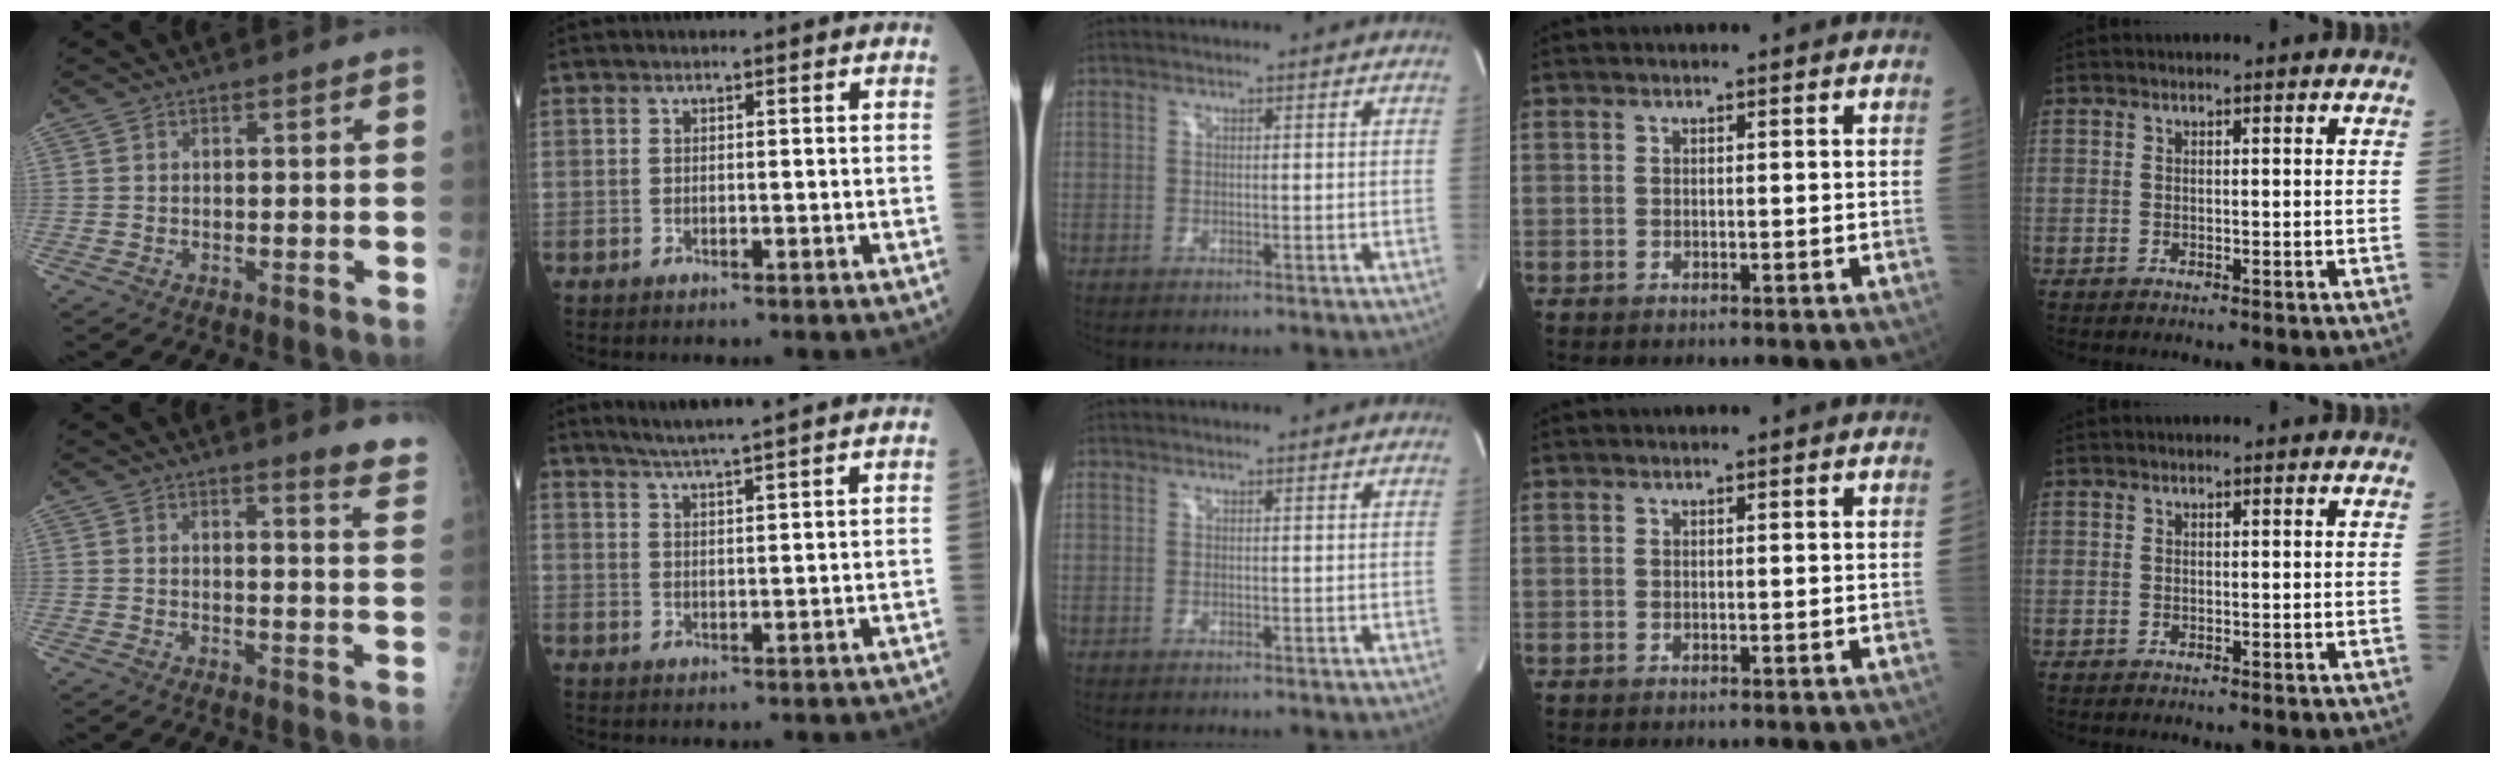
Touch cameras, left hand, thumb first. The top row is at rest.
{"thumb": {"total": 6.3, "force": [5.5, 0.4, 3.0], "torque": [-0.020, -0.040, 0.045]}, "index": {"total": 11.0, "force": [9.8, -0.7, 5.0], "torque": [-0.081, 0.018, 0.129]}}